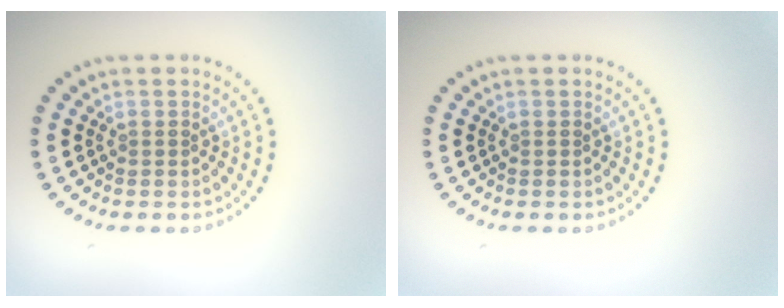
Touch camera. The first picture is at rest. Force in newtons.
{"total": 0.0}